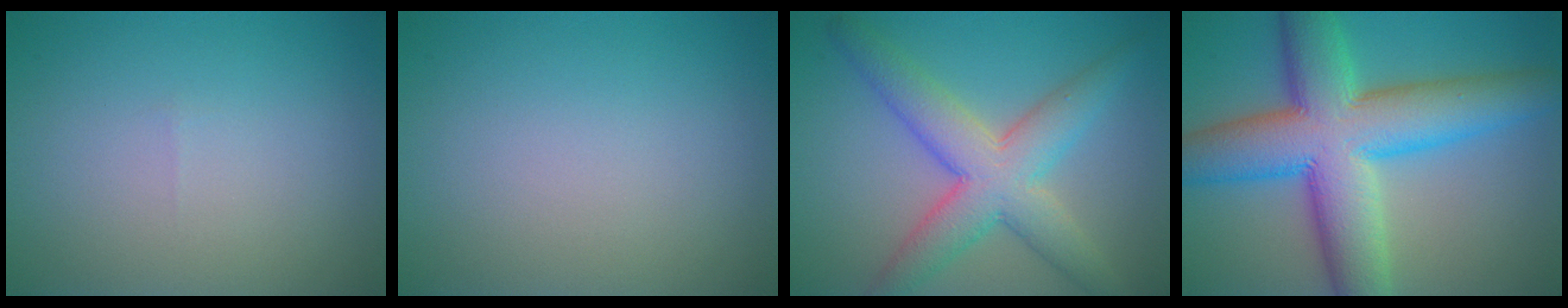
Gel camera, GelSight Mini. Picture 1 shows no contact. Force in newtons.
{"total": 0.0}
{"total": 6.8, "press": 6.8, "slide": 0.2}
{"total": 12.3, "press": 12.3, "slide": 0.4}